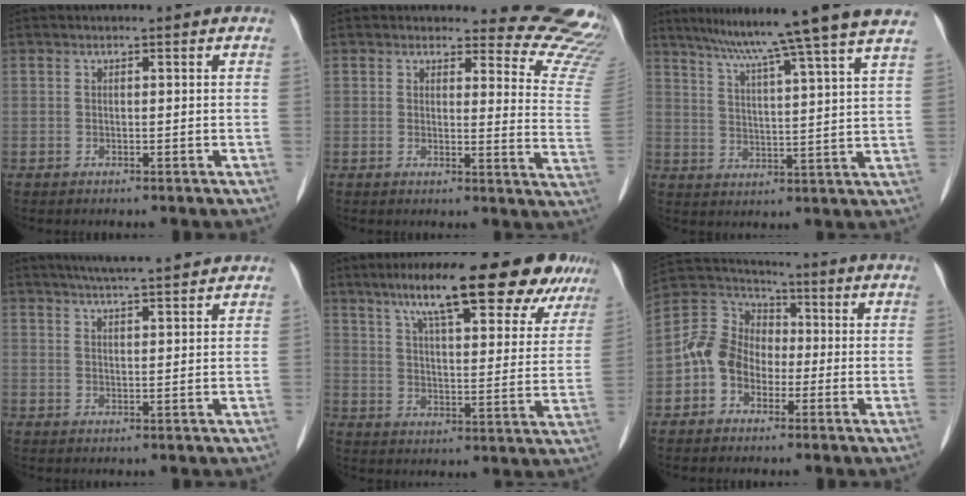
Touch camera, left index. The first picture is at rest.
{"total": 13.3, "force": [13.2, 1.6, 0.2], "torque": [0.036, -0.133, 0.102]}
{"total": 18.1, "force": [15.2, -2.2, 9.6], "torque": [-0.154, -0.014, 0.198]}
{"total": 8.7, "force": [7.7, 0.5, 4.0], "torque": [-0.063, 0.026, 0.109]}
{"total": 21.2, "force": [15.3, 4.3, 14.1], "torque": [-0.201, 0.035, 0.208]}
{"total": 8.0, "force": [-2.0, 6.7, 3.9], "torque": [-0.103, 0.037, -0.044]}